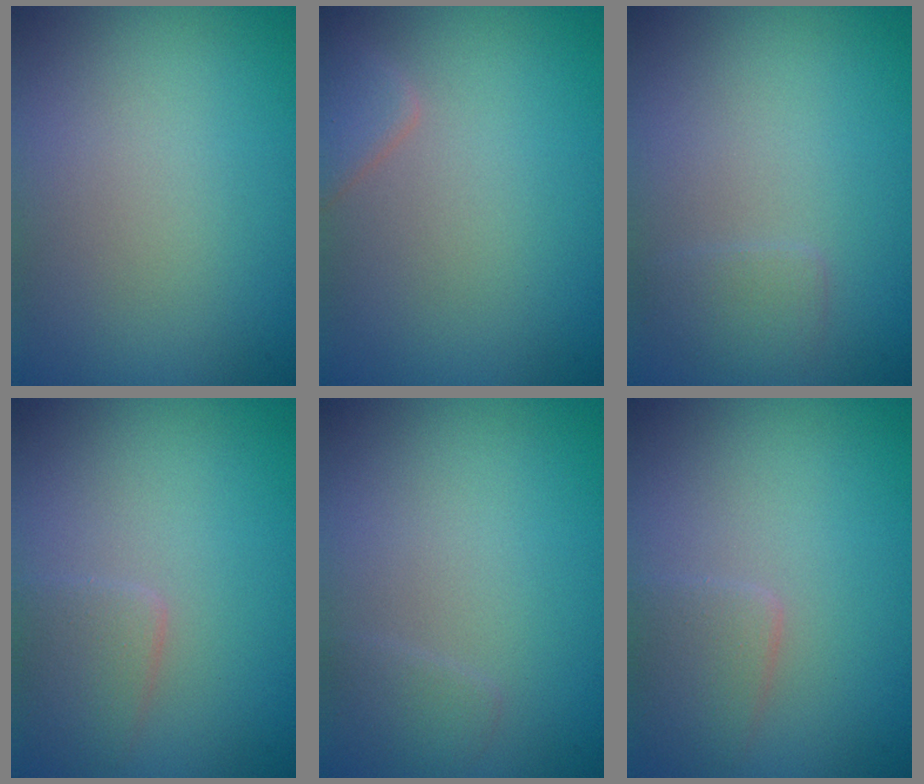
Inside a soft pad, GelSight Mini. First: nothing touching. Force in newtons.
{"total": 2.0, "press": 2.0, "slide": 0.2}
{"total": 1.3, "press": 1.3, "slide": 0.1}
{"total": 2.1, "press": 2.1, "slide": 0.1}
{"total": 1.1, "press": 1.1, "slide": 0.1}
{"total": 2.1, "press": 2.1, "slide": 0.1}